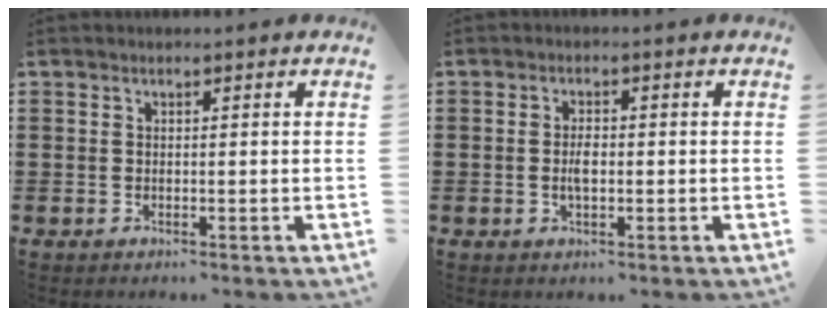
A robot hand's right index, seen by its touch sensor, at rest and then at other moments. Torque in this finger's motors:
{"motor_torque": [2.14, 0.00, 0.24, 0.08]}